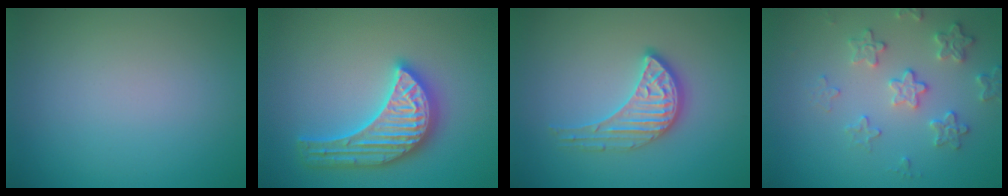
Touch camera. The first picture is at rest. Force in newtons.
{"total": 5.6, "press": 5.5, "slide": 0.7}
{"total": 3.2, "press": 3.1, "slide": 1.0}
{"total": 3.1, "press": 3.0, "slide": 0.5}